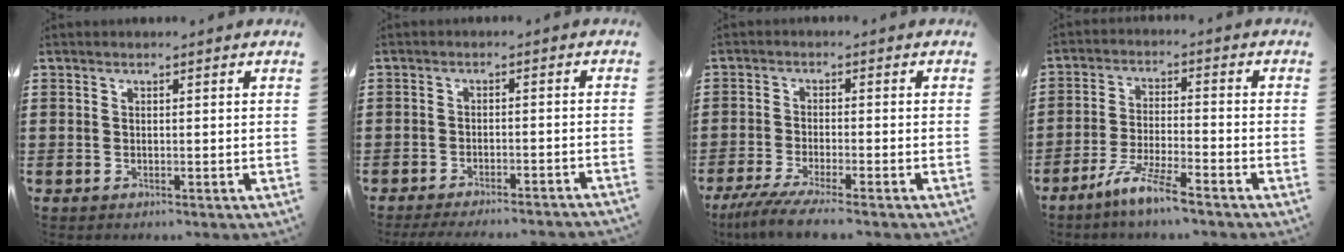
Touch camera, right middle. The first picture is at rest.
{"total": 2.9, "force": [-2.8, -0.1, 0.6], "torque": [-0.011, 0.000, -0.057]}
{"total": 4.8, "force": [-4.2, -0.3, 2.3], "torque": [-0.059, -0.022, -0.083]}
{"total": 6.4, "force": [-5.2, 0.3, 3.8], "torque": [-0.088, -0.010, -0.100]}